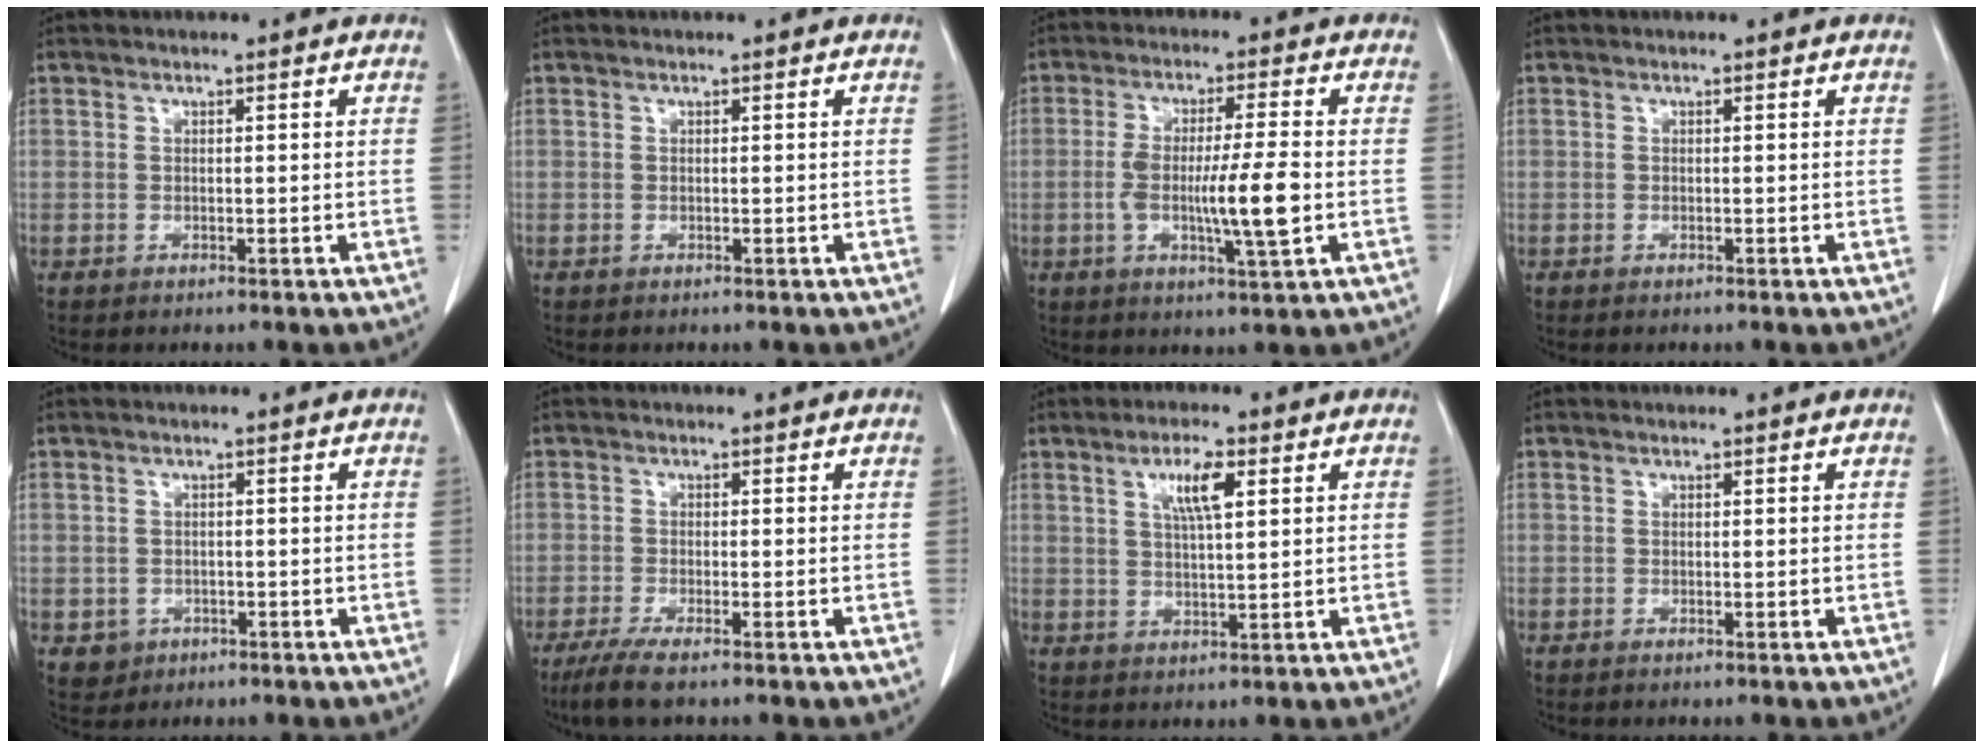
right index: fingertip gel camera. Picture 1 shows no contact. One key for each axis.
{"total": 0.0}
{"total": 9.5, "fx": -1.5, "fy": 0.3, "fz": 9.3, "tx": -0.171, "ty": -0.006, "tz": -0.027}
{"total": 0.0}
{"total": 2.9, "fx": -0.9, "fy": 2.7, "fz": 0.4, "tx": 0.000, "ty": 0.007, "tz": -0.007}
{"total": 4.1, "fx": -2.8, "fy": 0.3, "fz": 2.9, "tx": -0.059, "ty": -0.012, "tz": -0.055}
{"total": 5.5, "fx": 2.3, "fy": 1.0, "fz": 4.9, "tx": -0.092, "ty": 0.003, "tz": 0.042}
{"total": 0.0}